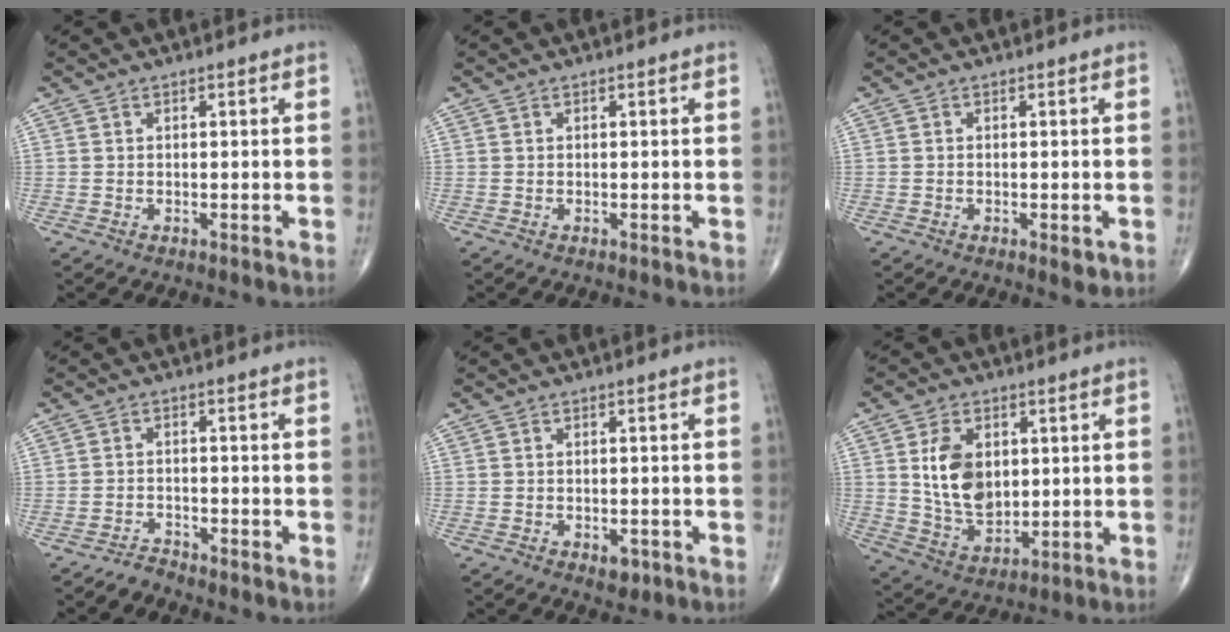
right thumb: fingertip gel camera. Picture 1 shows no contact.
{"total": 0.0}
{"total": 1.8, "force": [-0.7, 0.8, 1.5], "torque": [-0.019, -0.002, -0.008]}
{"total": 2.0, "force": [-2.0, 0.3, -0.2], "torque": [0.005, 0.002, -0.039]}
{"total": 2.3, "force": [-1.0, 1.4, 1.5], "torque": [-0.015, 0.000, -0.010]}
{"total": 11.3, "force": [2.2, 7.4, 8.2], "torque": [-0.125, -0.020, 0.052]}